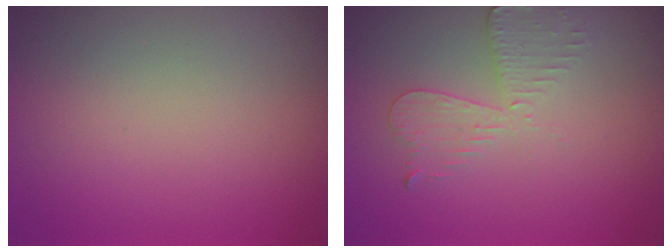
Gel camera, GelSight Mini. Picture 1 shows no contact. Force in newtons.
{"total": 2.9, "press": 2.5, "slide": 1.5}